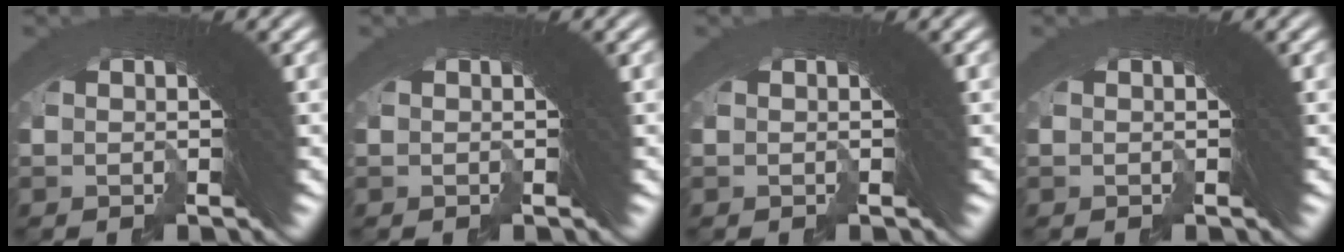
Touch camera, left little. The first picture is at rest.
{"total": 0.0}
{"total": 0.0}
{"total": 0.0}